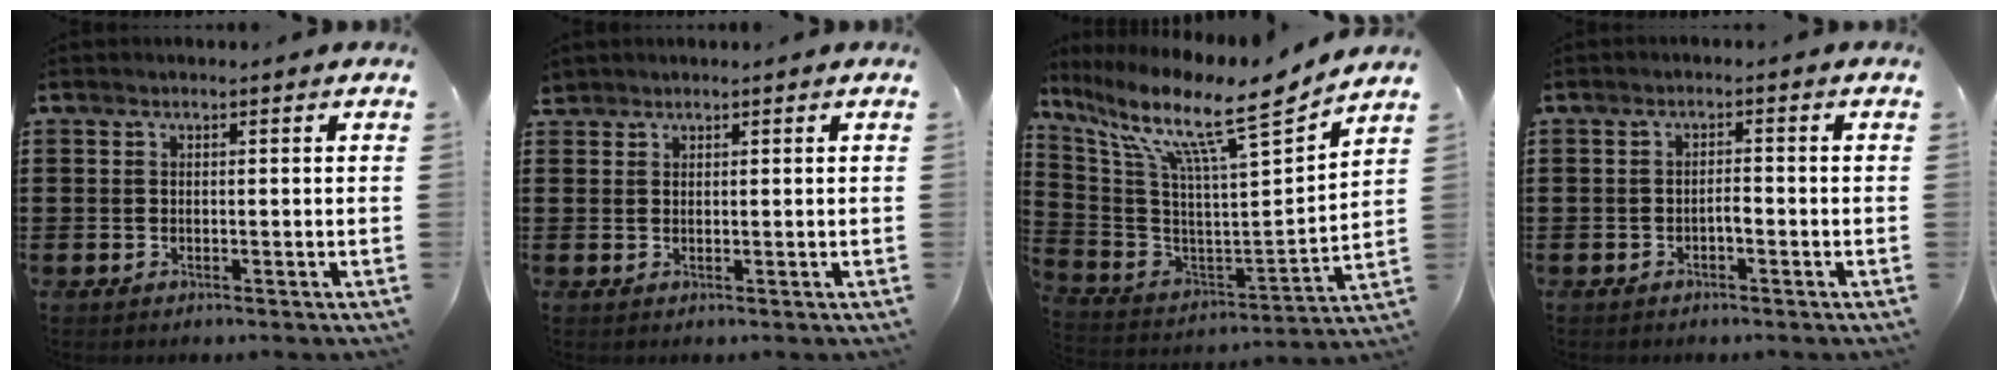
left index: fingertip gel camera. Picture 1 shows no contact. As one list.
[{"total": 0.9, "force": [0.9, 0.3, 0.0], "torque": [-0.003, 0.001, 0.018]}, {"total": 12.1, "force": [8.6, 0.9, 8.4], "torque": [-0.175, -0.063, 0.127]}, {"total": 1.5, "force": [-0.8, 0.2, 1.3], "torque": [-0.025, 0.000, -0.015]}]